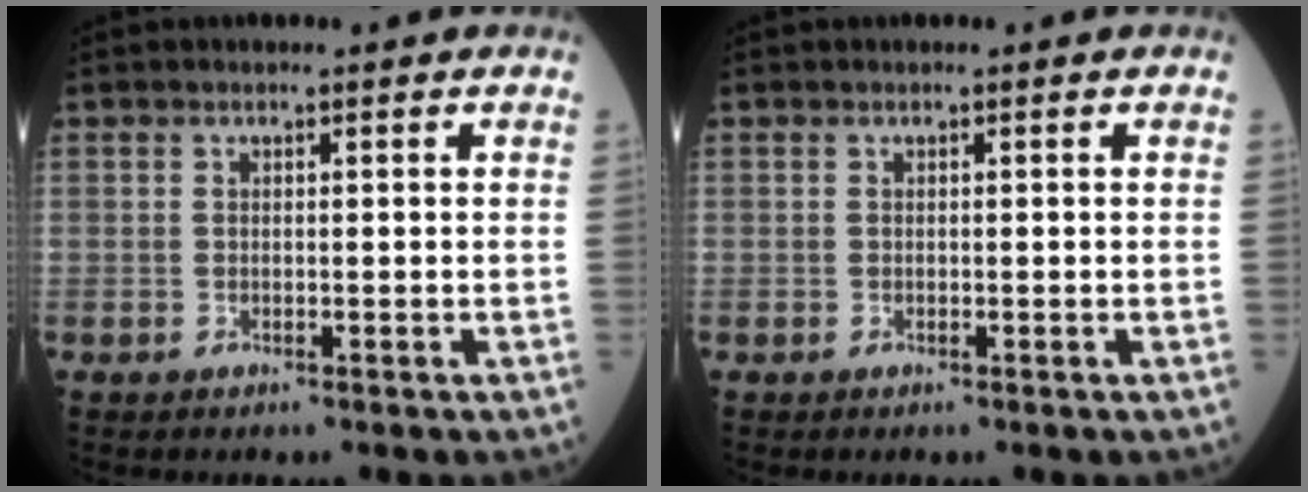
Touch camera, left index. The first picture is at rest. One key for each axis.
{"total": 0.0}